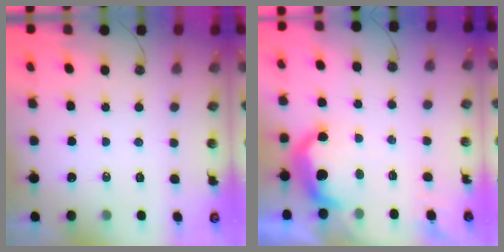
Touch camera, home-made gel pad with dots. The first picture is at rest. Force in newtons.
{"total": 10.1, "press": 10.1, "slide": 0.5}